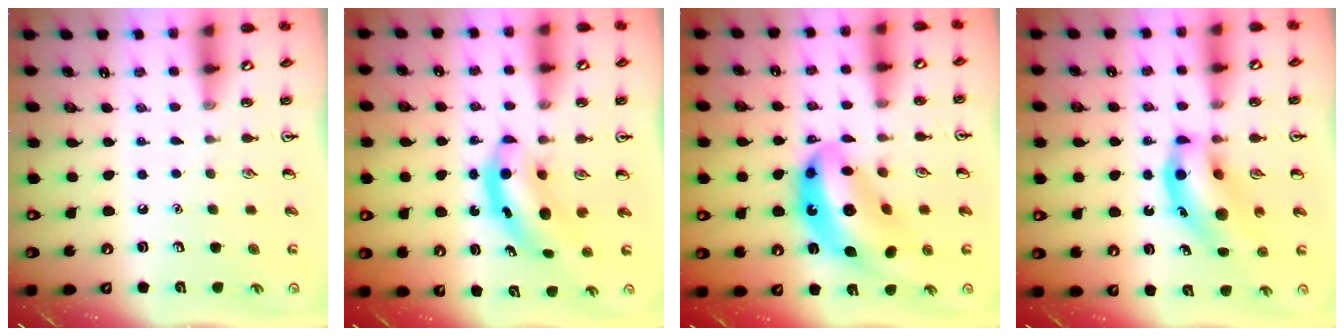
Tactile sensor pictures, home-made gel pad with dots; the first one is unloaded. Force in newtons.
{"total": 5.2, "press": 5.1, "slide": 0.8}
{"total": 15.7, "press": 14.7, "slide": 5.3}
{"total": 12.3, "press": 11.7, "slide": 3.9}